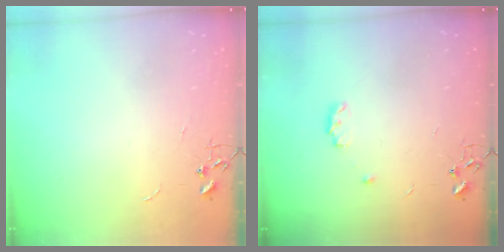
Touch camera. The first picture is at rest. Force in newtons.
{"total": 6.4, "press": 6.3, "slide": 0.8}